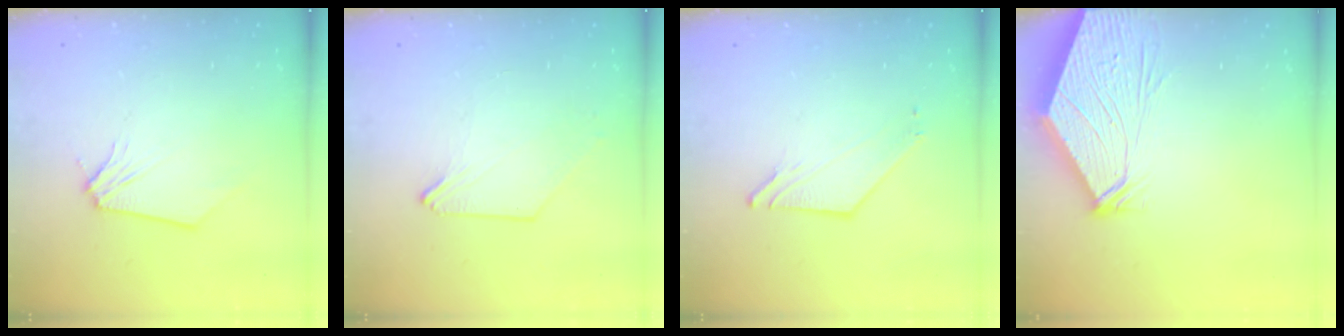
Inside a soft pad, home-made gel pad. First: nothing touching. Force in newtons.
{"total": 0.0}
{"total": 2.7, "press": 2.7, "slide": 0.3}
{"total": 11.8, "press": 11.7, "slide": 1.5}